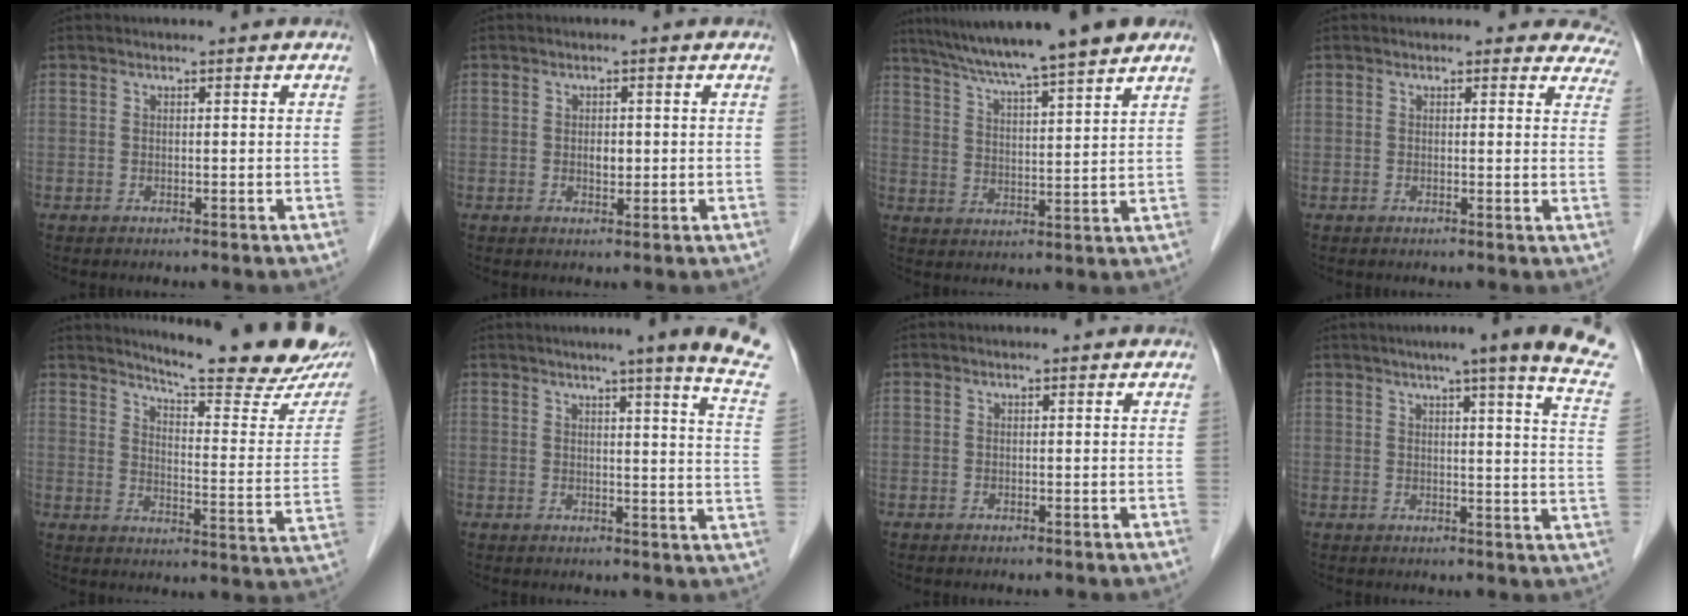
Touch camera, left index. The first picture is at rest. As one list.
[{"total": 1.7, "force": [-0.1, 1.0, 1.3], "torque": [-0.022, 0.000, 0.001]}, {"total": 15.5, "force": [12.8, -0.3, 8.7], "torque": [-0.144, 0.021, 0.192]}, {"total": 6.8, "force": [6.2, 2.7, 0.7], "torque": [0.038, -0.013, 0.029]}, {"total": 20.8, "force": [18.5, 1.3, 9.4], "torque": [-0.129, -0.081, 0.227]}, {"total": 13.9, "force": [11.2, -1.7, 8.1], "torque": [-0.102, -0.052, 0.109]}, {"total": 0.0}, {"total": 18.3, "force": [14.6, -0.6, 11.1], "torque": [-0.146, -0.031, 0.155]}]